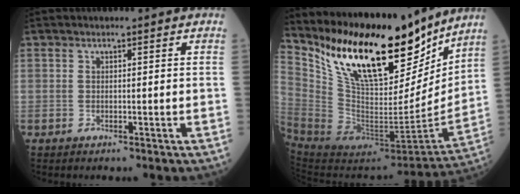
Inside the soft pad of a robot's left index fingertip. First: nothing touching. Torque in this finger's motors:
{"motor_torque": [1.12, -1.02, 1.05, 0.21]}